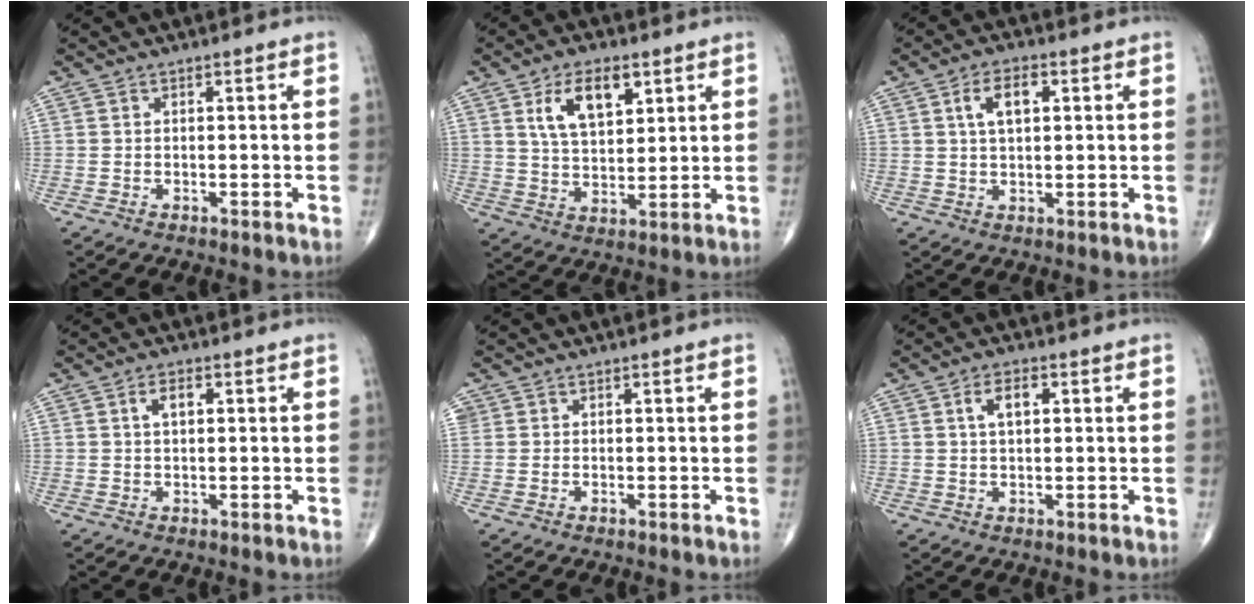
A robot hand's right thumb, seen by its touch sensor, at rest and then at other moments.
{"total": 10.1, "force": [4.6, 5.2, 7.3], "torque": [-0.112, -0.018, 0.087]}
{"total": 6.0, "force": [1.8, 3.1, 4.8], "torque": [-0.083, 0.005, 0.031]}
{"total": 3.0, "force": [0.9, 1.5, 2.4], "torque": [-0.042, 0.003, 0.015]}
{"total": 0.9, "force": [0.4, 0.8, 0.1], "torque": [0.011, 0.000, 0.004]}
{"total": 4.3, "force": [1.3, 2.2, 3.4], "torque": [-0.061, 0.004, 0.021]}